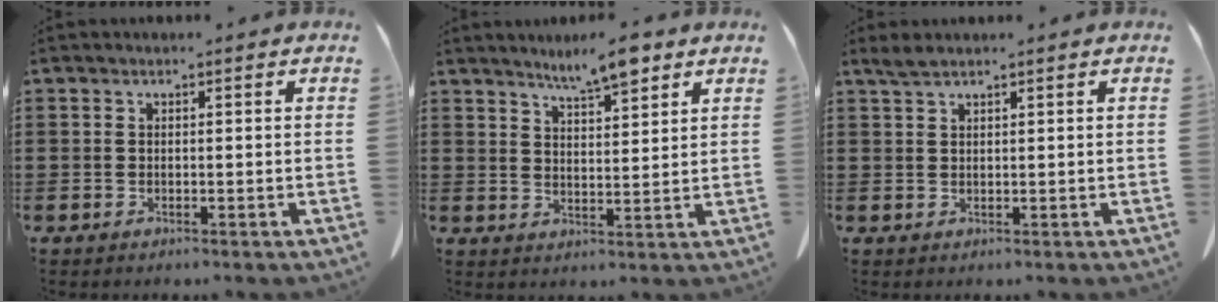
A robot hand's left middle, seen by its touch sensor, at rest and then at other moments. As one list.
[{"total": 6.4, "force": [5.2, 1.3, 3.5], "torque": [-0.070, -0.011, 0.091]}, {"total": 1.8, "force": [1.4, 0.1, 1.1], "torque": [-0.025, -0.001, 0.027]}]